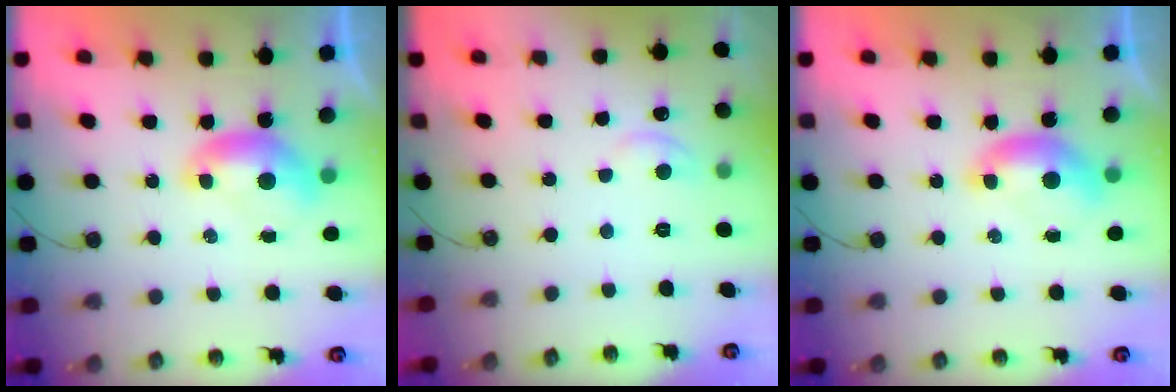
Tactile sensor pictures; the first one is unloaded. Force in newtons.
{"total": 0.8, "press": 0.3, "slide": 0.7}
{"total": 0.7, "press": 0.4, "slide": 0.5}